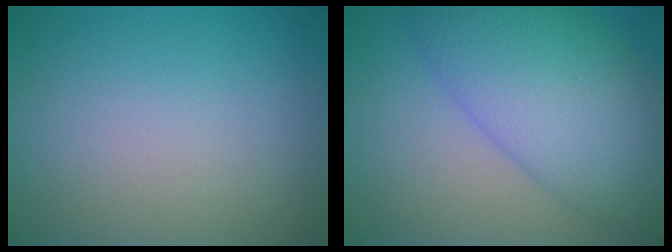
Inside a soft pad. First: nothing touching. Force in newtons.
{"total": 9.9, "press": 9.9, "slide": 0.3}